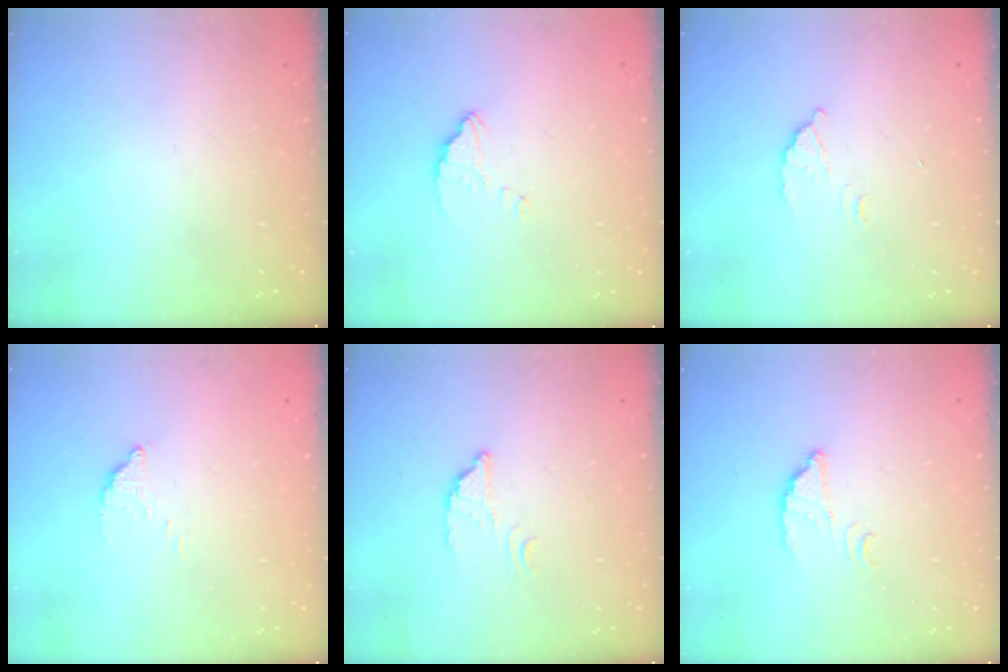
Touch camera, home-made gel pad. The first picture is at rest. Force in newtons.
{"total": 2.8, "press": 2.8, "slide": 0.1}
{"total": 2.7, "press": 2.7, "slide": 0.1}
{"total": 2.8, "press": 2.8, "slide": 0.0}
{"total": 2.4, "press": 2.4, "slide": 0.1}
{"total": 2.8, "press": 2.8, "slide": 0.2}